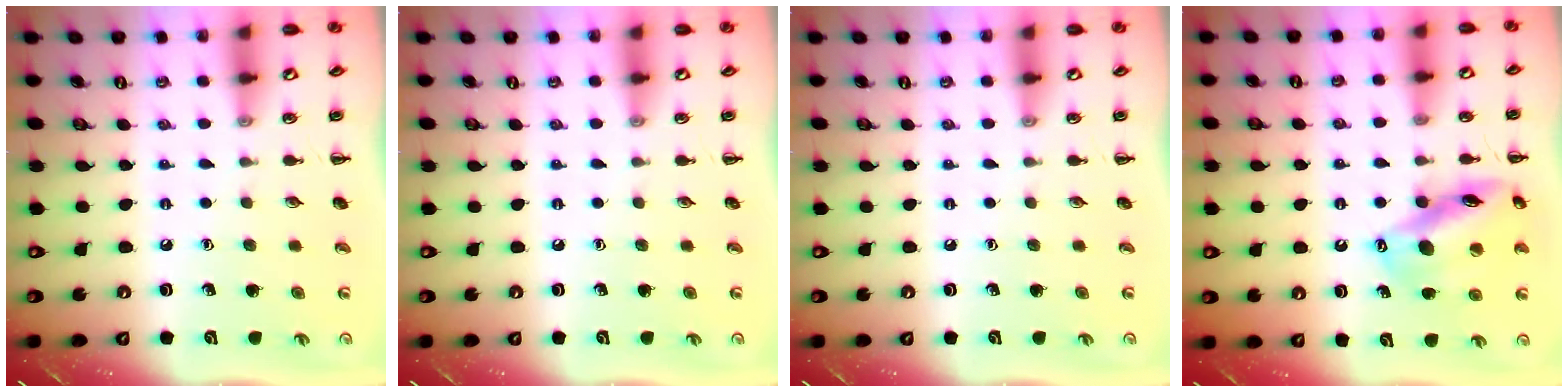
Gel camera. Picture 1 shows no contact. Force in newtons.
{"total": 0.0}
{"total": 0.0}
{"total": 15.1, "press": 14.7, "slide": 3.4}